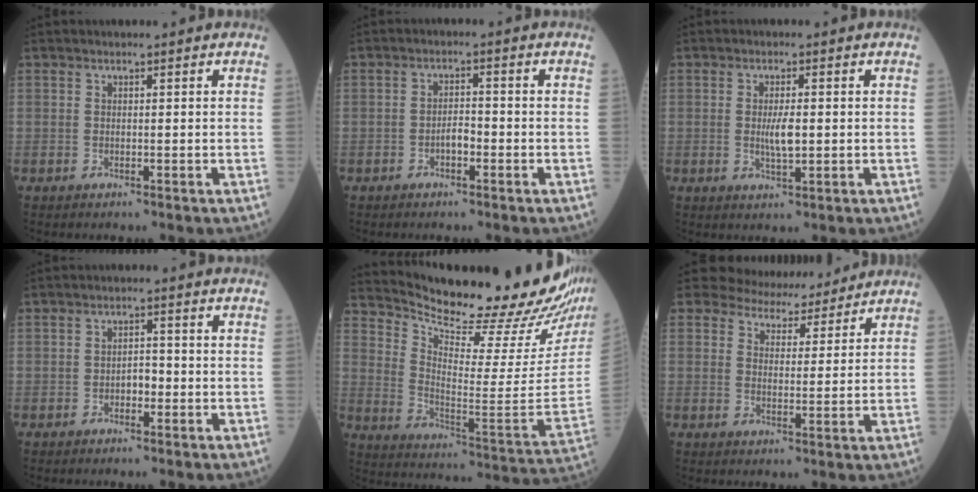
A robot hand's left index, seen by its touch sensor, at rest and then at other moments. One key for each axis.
{"total": 2.2, "fx": -1.2, "fy": 0.8, "fz": 1.6, "tx": -0.022, "ty": 0.003, "tz": -0.025}
{"total": 3.2, "fx": -0.2, "fy": 0.8, "fz": 3.1, "tx": -0.058, "ty": -0.007, "tz": -0.002}
{"total": 2.1, "fx": -1.0, "fy": 1.1, "fz": 1.5, "tx": -0.016, "ty": 0.003, "tz": -0.019}
{"total": 26.1, "fx": 23.5, "fy": 1.1, "fz": 11.1, "tx": -0.190, "ty": -0.124, "tz": 0.318}
{"total": 8.6, "fx": 8.1, "fy": 2.9, "fz": 1.0, "tx": -0.008, "ty": 0.004, "tz": 0.108}